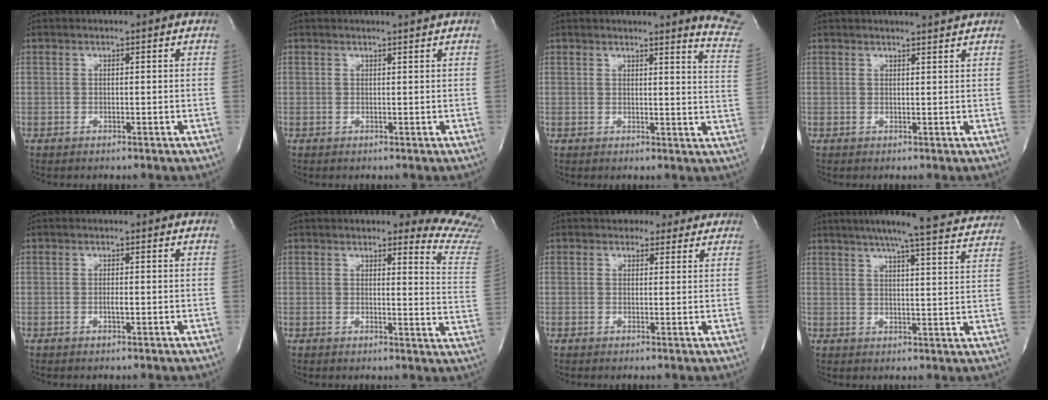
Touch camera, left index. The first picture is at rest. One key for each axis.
{"total": 1.3, "fx": 1.2, "fy": -0.5, "fz": 0.1, "tx": -0.008, "ty": -0.008, "tz": 0.018}
{"total": 9.1, "fx": 8.8, "fy": -0.8, "fz": 2.1, "tx": -0.013, "ty": -0.089, "tz": 0.068}
{"total": 2.9, "fx": 2.8, "fy": -0.8, "fz": 0.5, "tx": -0.009, "ty": -0.005, "tz": 0.033}
{"total": 0.8, "fx": -0.2, "fy": 0.1, "fz": 0.7, "tx": -0.015, "ty": -0.001, "tz": -0.004}
{"total": 11.6, "fx": 11.2, "fy": 0.9, "fz": 2.6, "tx": 0.001, "ty": -0.104, "tz": 0.085}
{"total": 3.7, "fx": 3.0, "fy": 2.3, "fz": 0.4, "tx": 0.003, "ty": 0.009, "tz": 0.030}
{"total": 20.3, "fx": 18.4, "fy": 1.1, "fz": 8.4, "tx": -0.125, "ty": -0.023, "tz": 0.217}